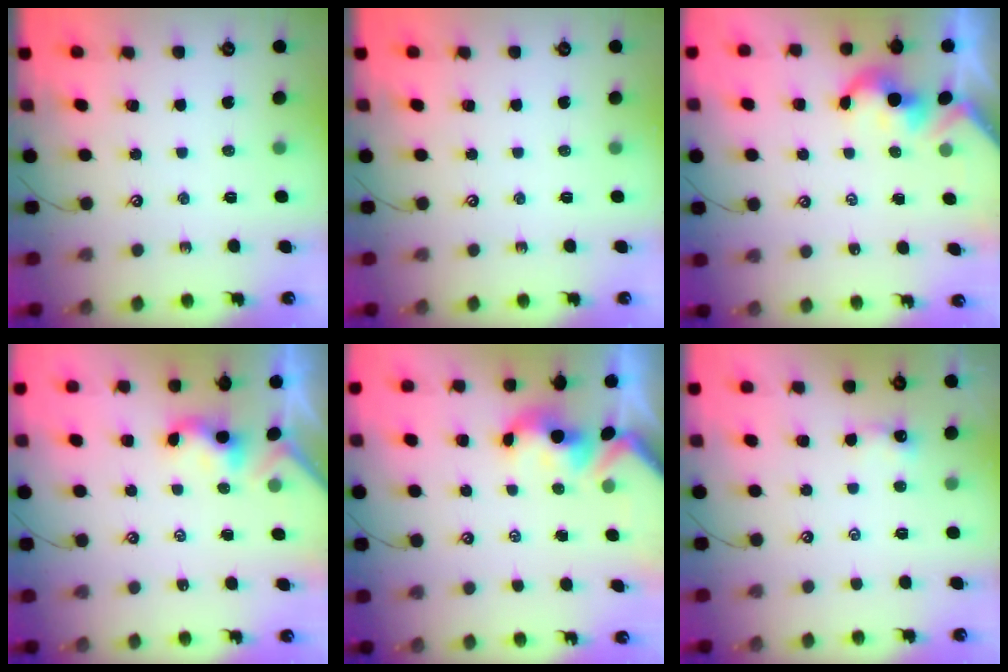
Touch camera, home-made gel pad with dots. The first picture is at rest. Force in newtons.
{"total": 0.0}
{"total": 2.3, "press": 2.3, "slide": 0.2}
{"total": 1.1, "press": 1.1, "slide": 0.2}
{"total": 1.5, "press": 1.3, "slide": 0.7}
{"total": 0.0}